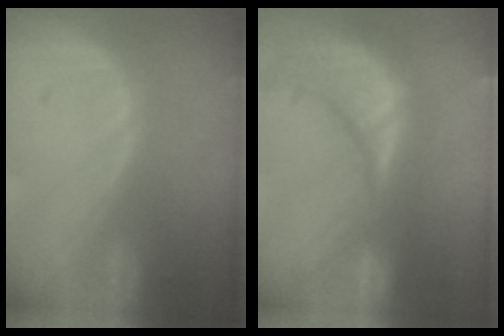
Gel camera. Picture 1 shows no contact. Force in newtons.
{"total": 14.9, "press": 12.0, "slide": 8.9}